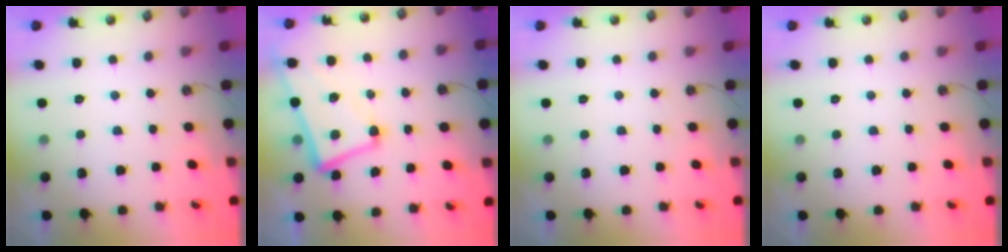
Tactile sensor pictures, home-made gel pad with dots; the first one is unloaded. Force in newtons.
{"total": 2.8, "press": 2.1, "slide": 1.9}
{"total": 0.0}
{"total": 0.0}